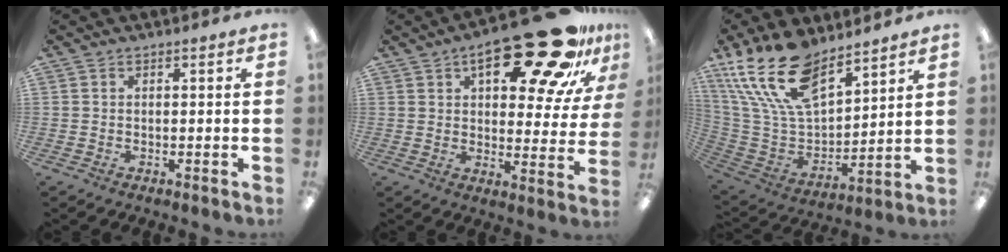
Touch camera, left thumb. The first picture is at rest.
{"total": 23.8, "force": [14.1, 9.4, 16.7], "torque": [-0.228, -0.072, 0.225]}
{"total": 21.3, "force": [14.4, 10.4, 11.8], "torque": [-0.256, -0.083, 0.263]}